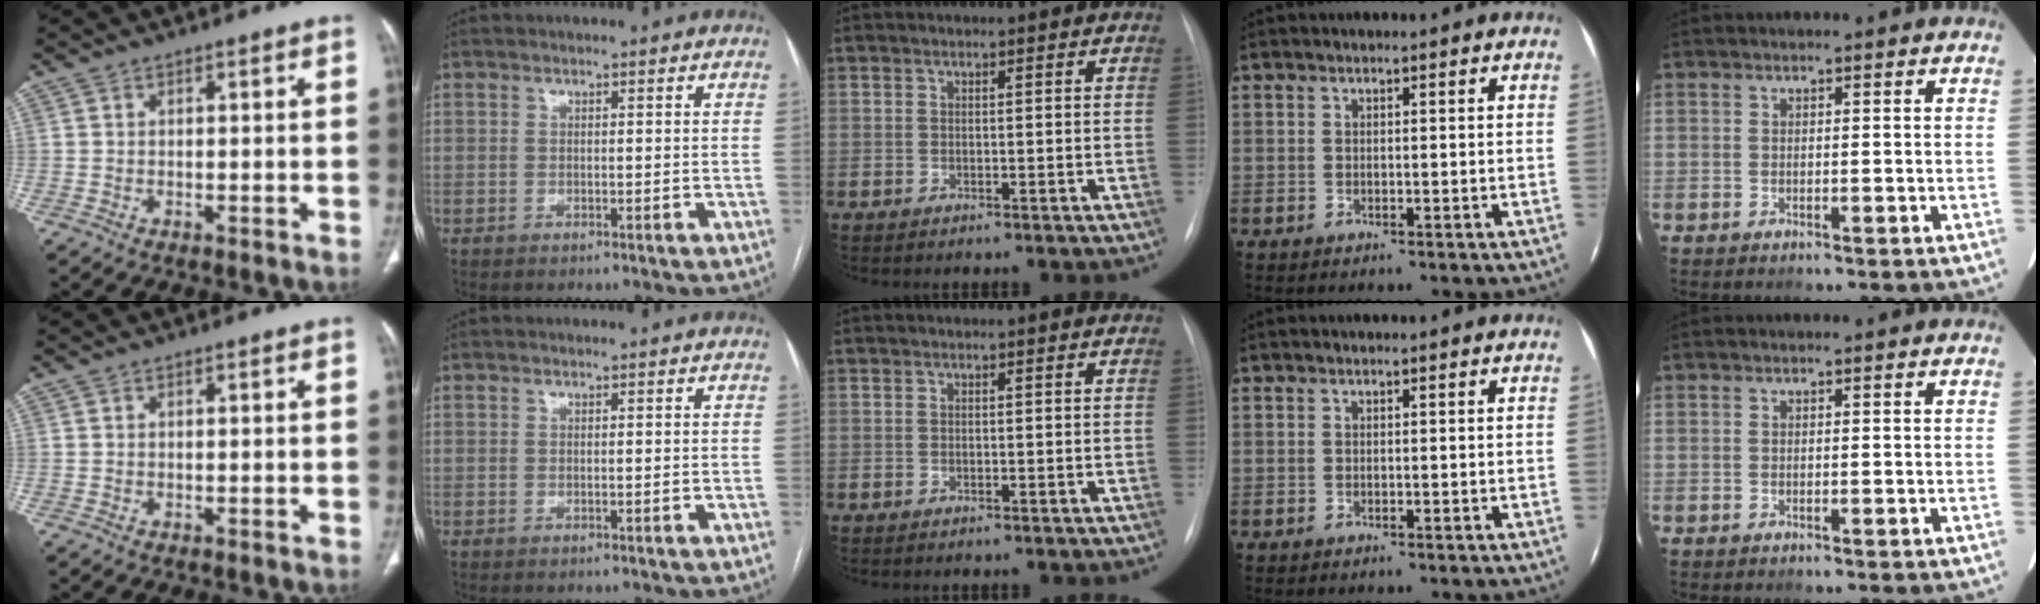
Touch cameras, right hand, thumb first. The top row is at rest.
{}